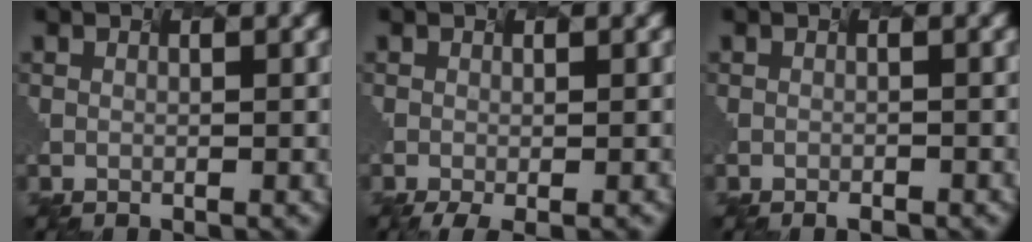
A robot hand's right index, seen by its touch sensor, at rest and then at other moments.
{"total": 2.8, "force": [-2.1, -0.1, 1.9], "torque": [-0.035, -0.008, -0.001]}
{"total": 1.1, "force": [-1.0, -0.1, 0.5], "torque": [-0.002, -0.003, 0.005]}